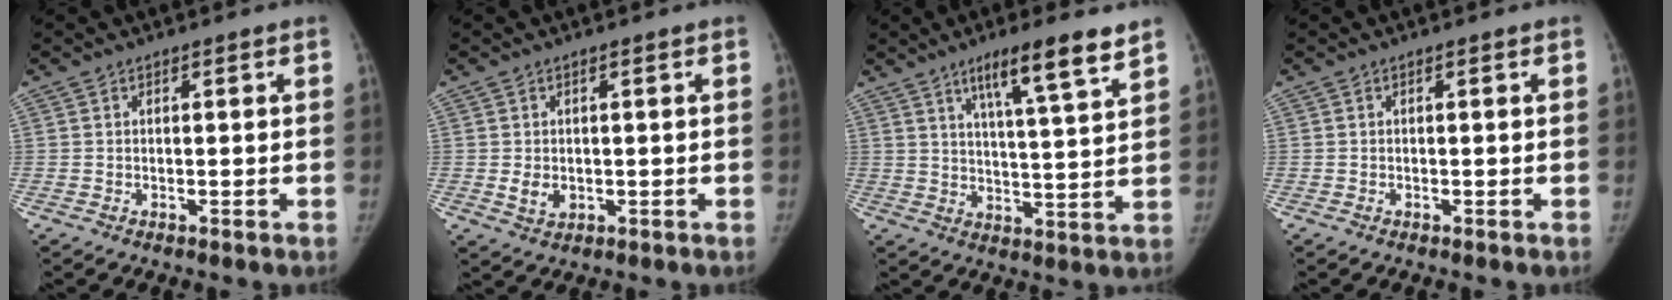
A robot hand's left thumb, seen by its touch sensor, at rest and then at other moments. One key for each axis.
{"total": 2.7, "fx": -0.2, "fy": 2.1, "fz": 1.6, "tx": -0.022, "ty": -0.005, "tz": 0.003}
{"total": 10.7, "fx": 7.0, "fy": 1.2, "fz": 8.0, "tx": -0.121, "ty": -0.036, "tz": 0.112}
{"total": 0.0}